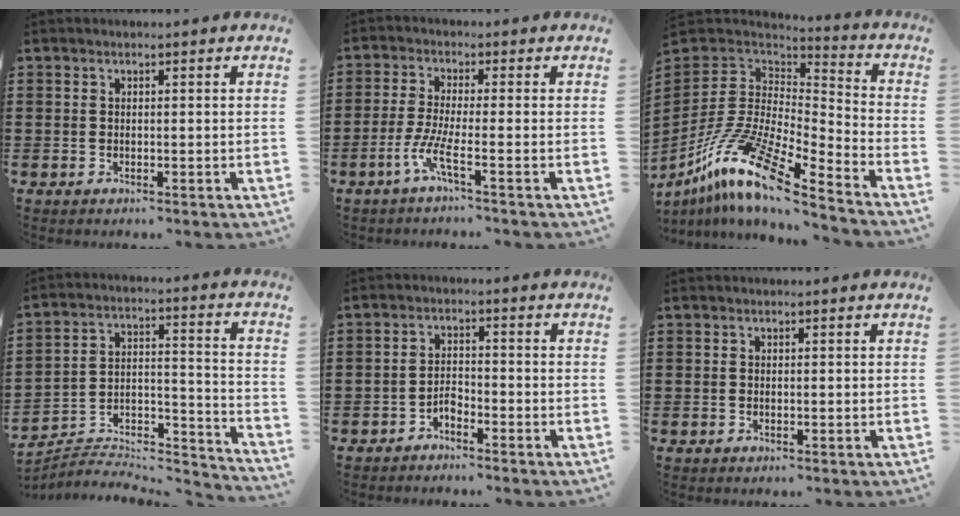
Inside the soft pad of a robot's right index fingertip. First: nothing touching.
{"total": 4.8, "force": [-2.5, 0.0, 4.1], "torque": [-0.100, -0.014, -0.054]}
{"total": 14.7, "force": [-10.2, 3.1, 10.1], "torque": [-0.214, 0.013, -0.200]}
{"total": 5.2, "force": [-4.7, 2.0, 1.1], "torque": [-0.018, 0.004, -0.096]}
{"total": 2.2, "force": [-1.9, 0.8, 0.9], "torque": [-0.022, 0.005, -0.039]}
{"total": 0.0}